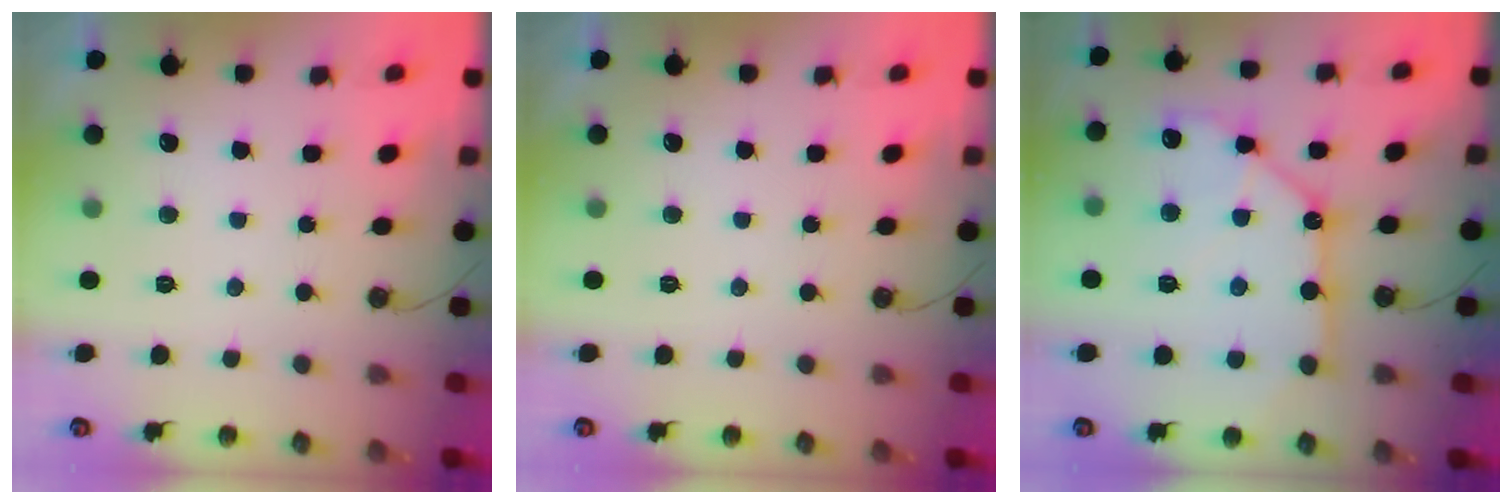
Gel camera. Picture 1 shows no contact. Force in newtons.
{"total": 0.0}
{"total": 13.4, "press": 13.3, "slide": 1.5}